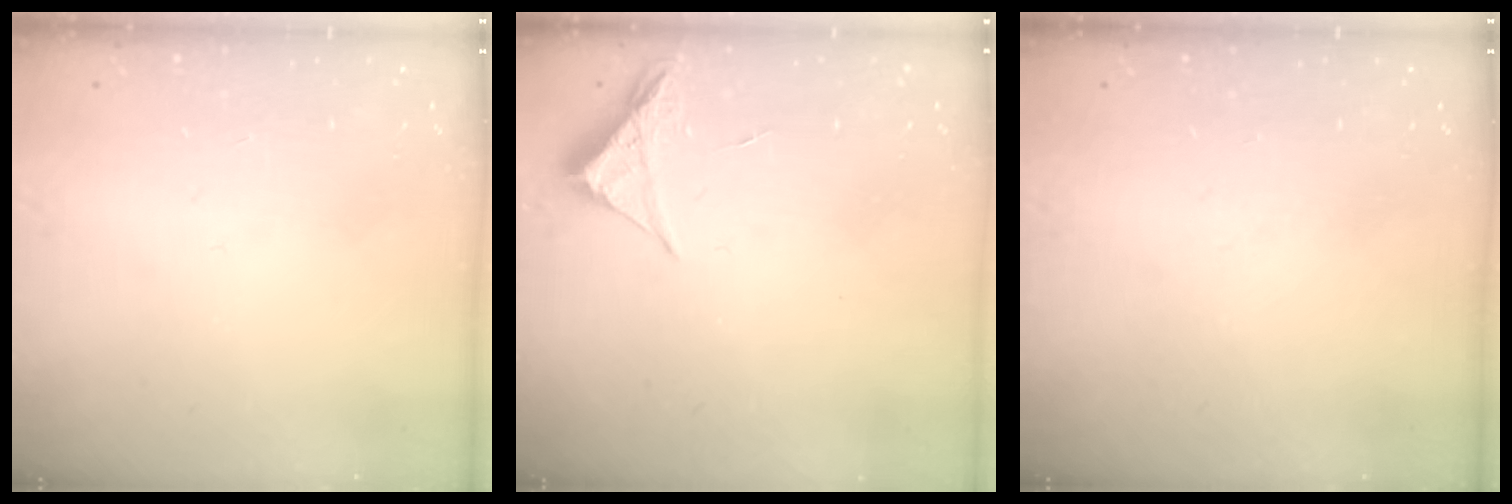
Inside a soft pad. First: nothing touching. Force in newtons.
{"total": 4.2, "press": 4.2, "slide": 0.4}
{"total": 0.0}